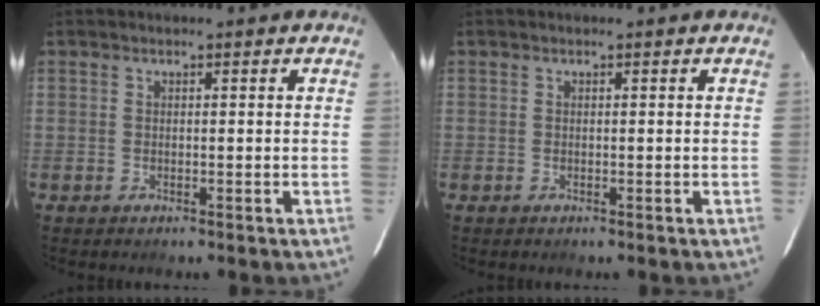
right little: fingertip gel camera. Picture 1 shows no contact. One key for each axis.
{"total": 0.0}